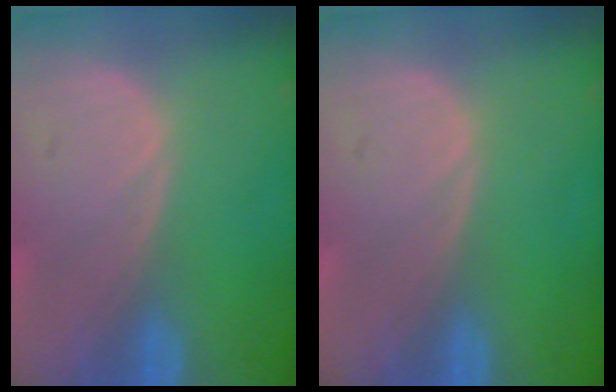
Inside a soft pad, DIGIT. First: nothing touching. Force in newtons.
{"total": 0.0}